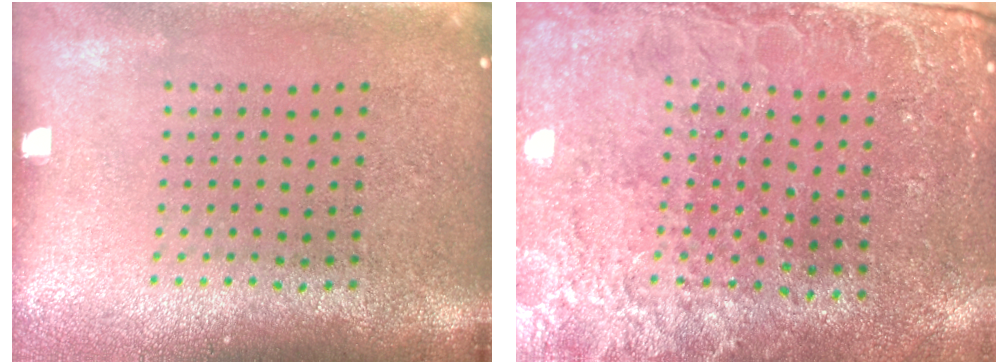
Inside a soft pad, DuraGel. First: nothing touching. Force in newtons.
{"total": 2.8, "press": 2.6, "slide": 1.1}